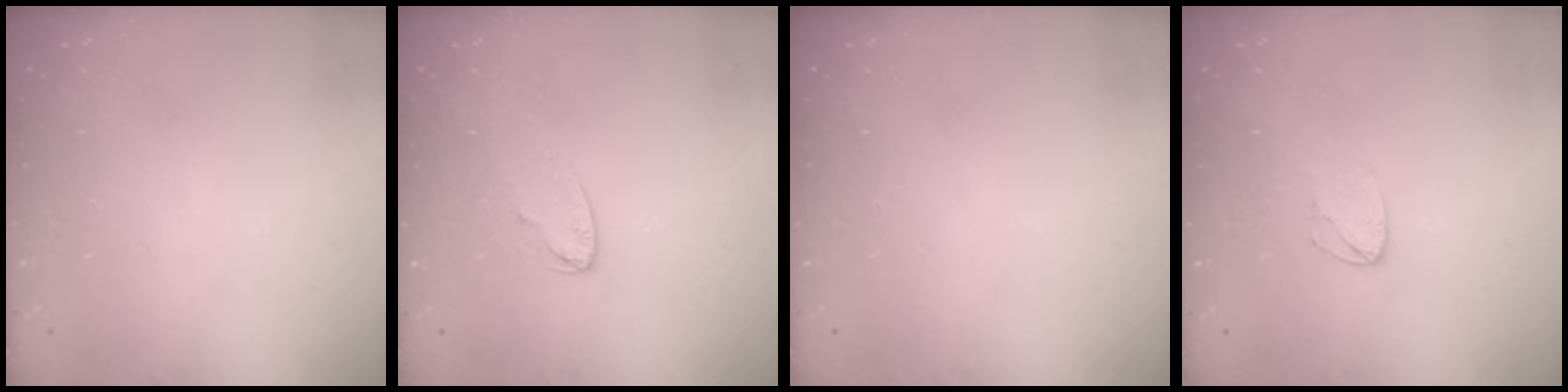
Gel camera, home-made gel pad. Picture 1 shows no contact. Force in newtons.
{"total": 4.1, "press": 4.0, "slide": 0.4}
{"total": 0.0}
{"total": 4.0, "press": 3.9, "slide": 0.3}